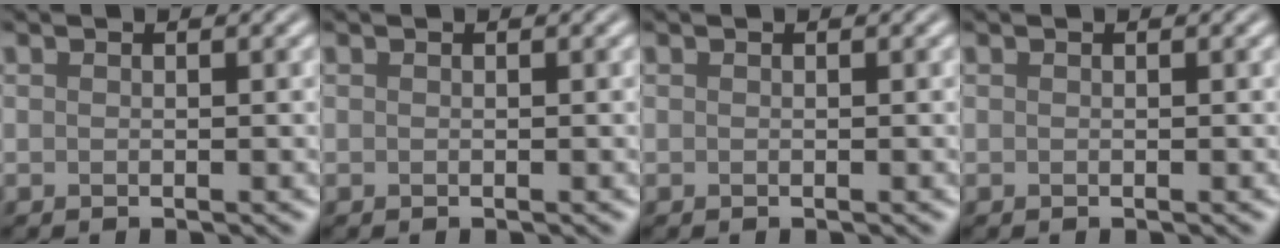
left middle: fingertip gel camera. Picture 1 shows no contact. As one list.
[{"total": 0.0}, {"total": 0.0}, {"total": 0.0}]